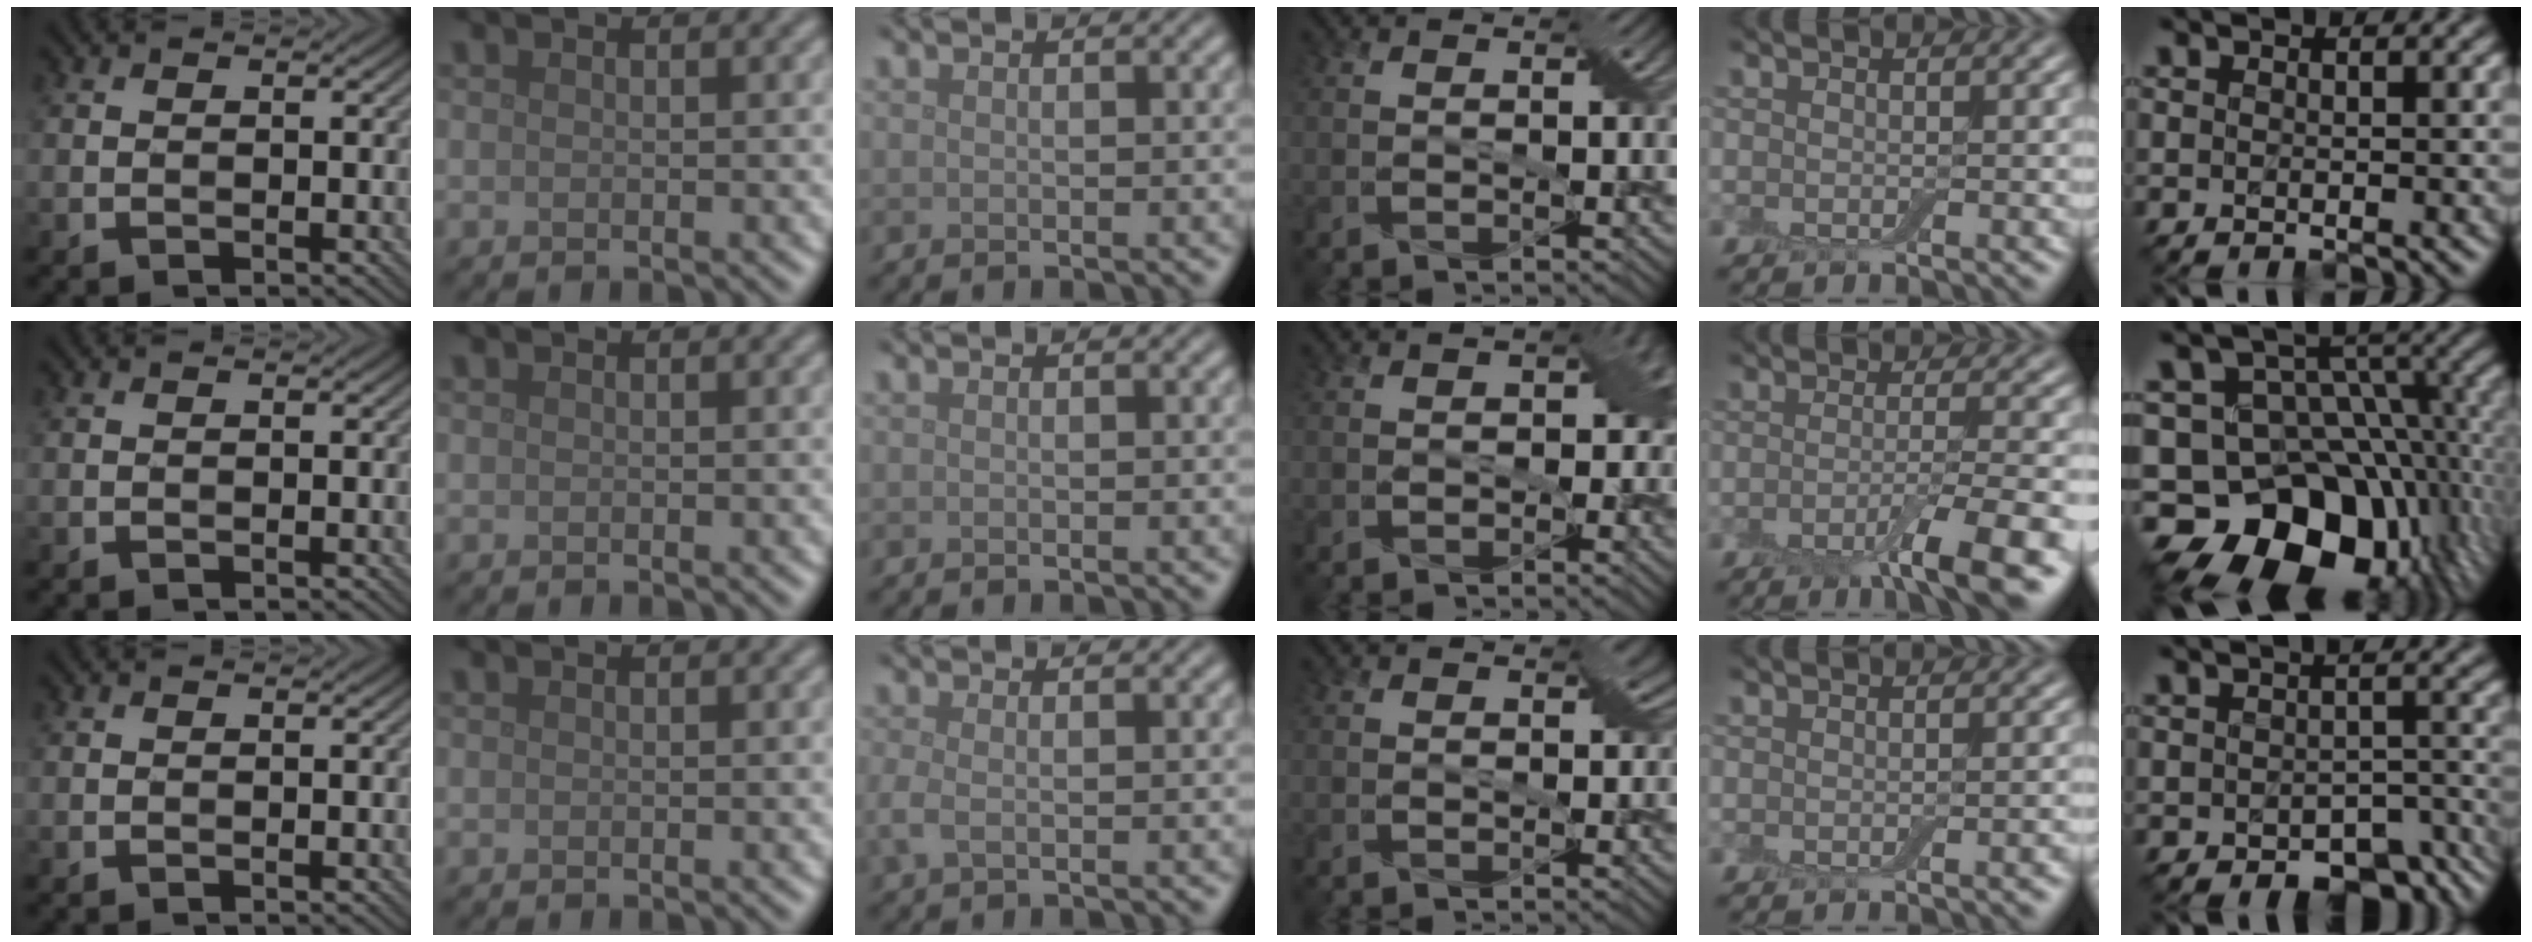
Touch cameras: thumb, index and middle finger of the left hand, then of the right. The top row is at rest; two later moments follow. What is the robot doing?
{"motion": "wrap", "object": "cling film"}